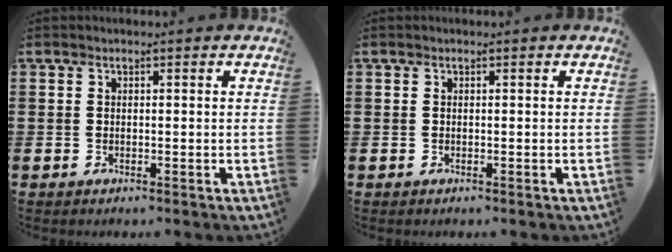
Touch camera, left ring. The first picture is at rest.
{"total": 0.0}